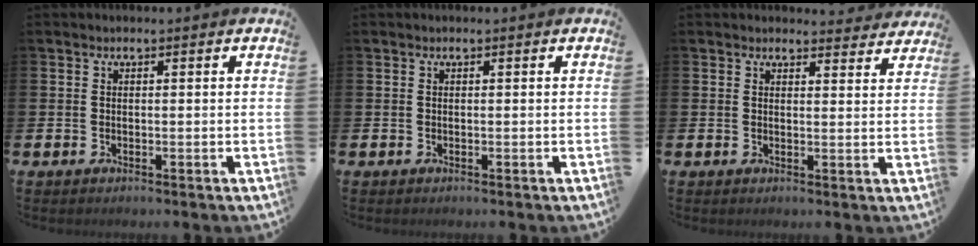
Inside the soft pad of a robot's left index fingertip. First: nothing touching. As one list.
[{"total": 0.0}, {"total": 2.6, "force": [2.6, 0.4, 0.0], "torque": [0.004, -0.018, 0.045]}]